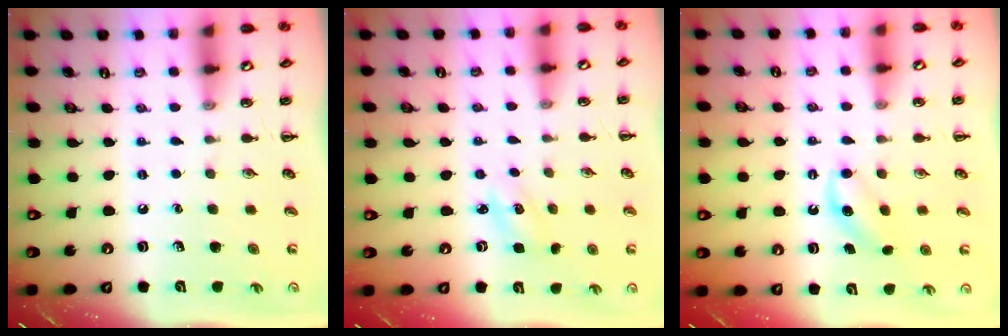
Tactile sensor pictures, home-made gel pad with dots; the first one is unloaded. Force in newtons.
{"total": 2.8, "press": 2.7, "slide": 0.7}
{"total": 4.6, "press": 4.4, "slide": 1.5}